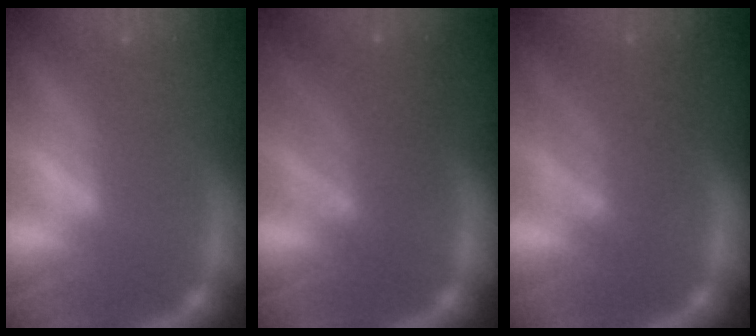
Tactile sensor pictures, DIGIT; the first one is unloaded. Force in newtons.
{"total": 5.5}
{"total": 5.0}